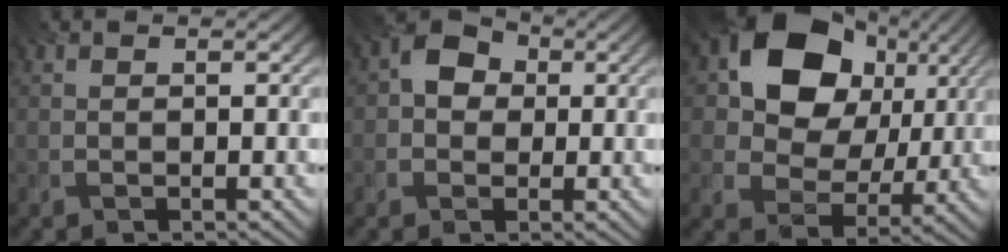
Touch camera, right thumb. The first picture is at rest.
{"total": 4.5, "force": [0.4, 3.8, 2.3], "torque": [-0.040, 0.009, -0.005]}
{"total": 14.1, "force": [4.7, 10.7, 7.9], "torque": [-0.138, 0.008, 0.069]}